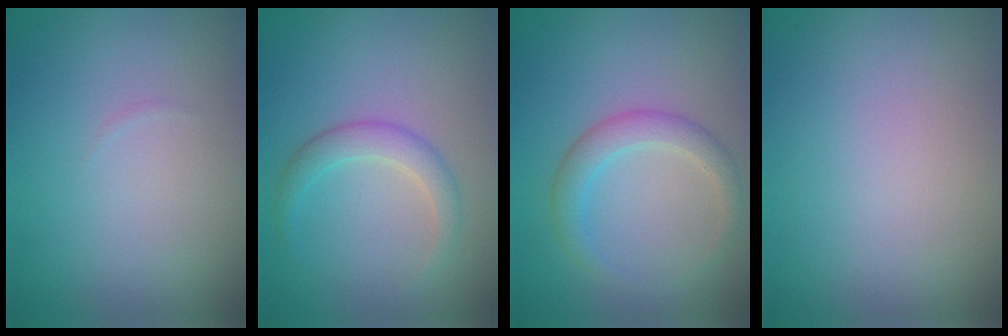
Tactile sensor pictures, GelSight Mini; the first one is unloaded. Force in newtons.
{"total": 2.1, "press": 2.1, "slide": 0.1}
{"total": 2.5, "press": 2.5, "slide": 0.1}
{"total": 0.0}